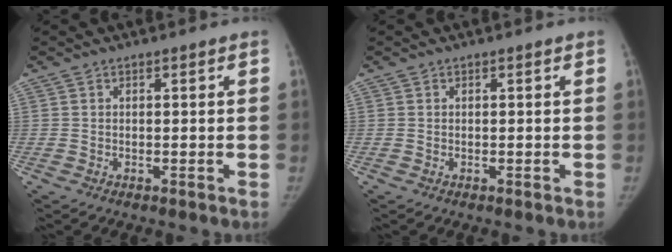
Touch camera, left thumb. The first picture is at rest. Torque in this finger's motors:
{"motor_torque": [0.07, -0.02, 0.07, -0.35, 0.02]}